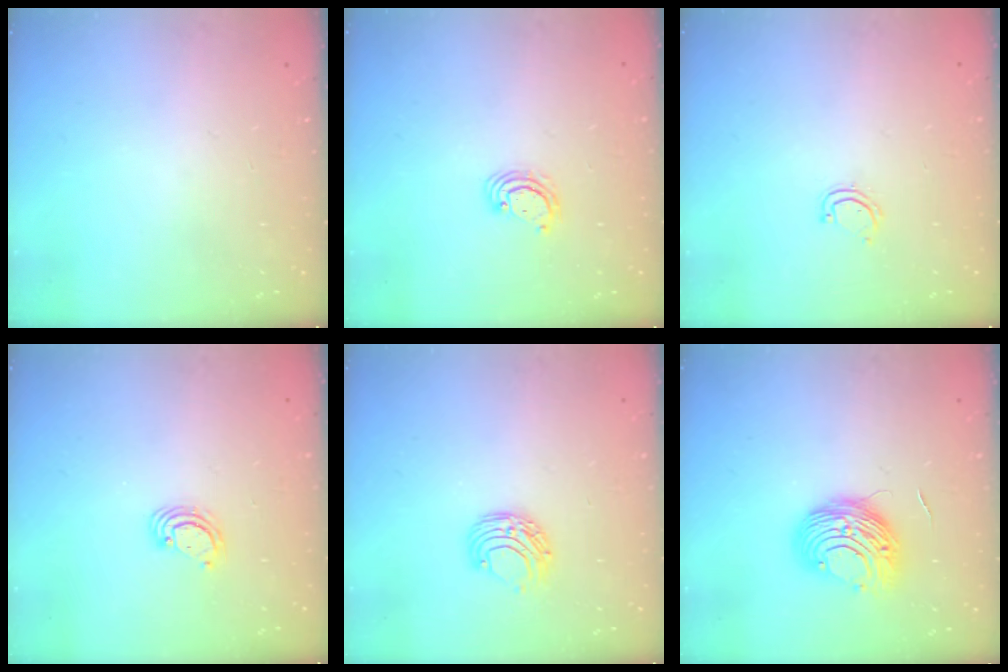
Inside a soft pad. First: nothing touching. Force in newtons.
{"total": 3.6, "press": 3.6, "slide": 0.4}
{"total": 4.3, "press": 4.3, "slide": 0.4}
{"total": 2.4, "press": 2.4, "slide": 0.2}
{"total": 6.8, "press": 6.7, "slide": 0.6}
{"total": 9.3, "press": 9.3, "slide": 0.4}